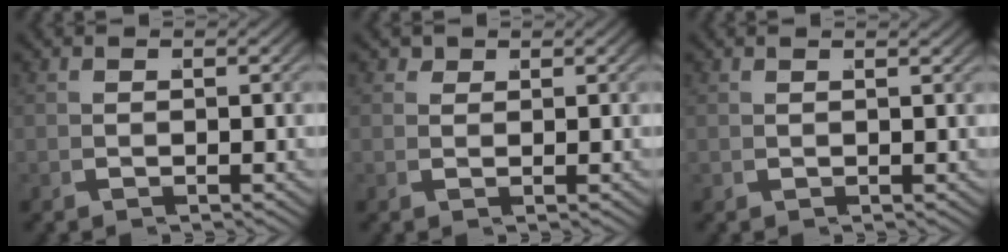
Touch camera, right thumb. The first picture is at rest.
{"total": 1.1, "force": [1.0, 0.5, 0.0], "torque": [-0.003, -0.003, 0.020]}
{"total": 1.2, "force": [0.3, -1.0, -0.5], "torque": [0.013, 0.005, 0.009]}